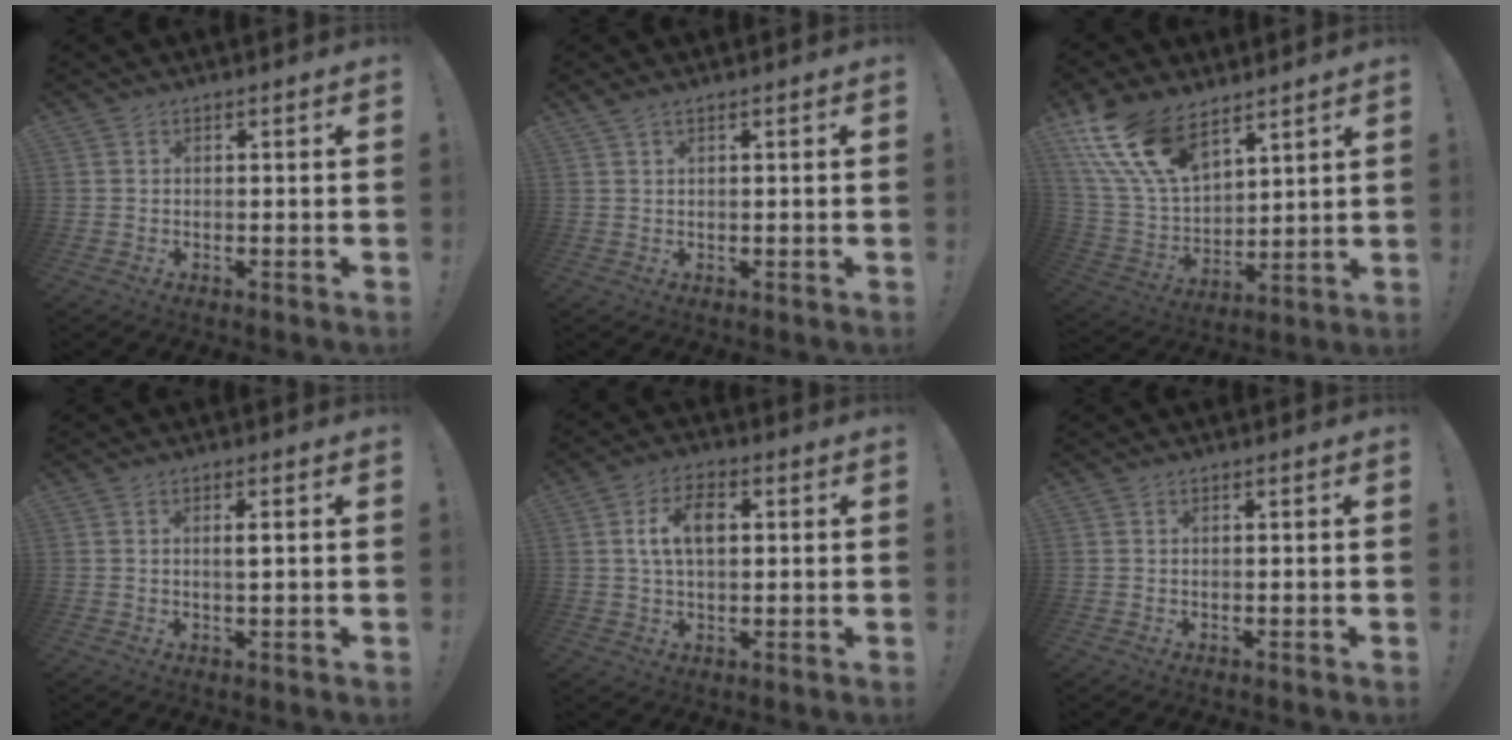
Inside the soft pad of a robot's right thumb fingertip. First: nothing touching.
{"total": 1.4, "force": [1.0, 0.3, 1.0], "torque": [-0.029, 0.003, 0.021]}
{"total": 18.5, "force": [12.0, 9.5, 10.3], "torque": [-0.229, -0.068, 0.228]}
{"total": 1.9, "force": [0.6, 0.2, 1.8], "torque": [-0.020, -0.006, 0.005]}
{"total": 8.9, "force": [1.8, 5.0, 7.1], "torque": [-0.108, 0.006, 0.031]}
{"total": 0.0}